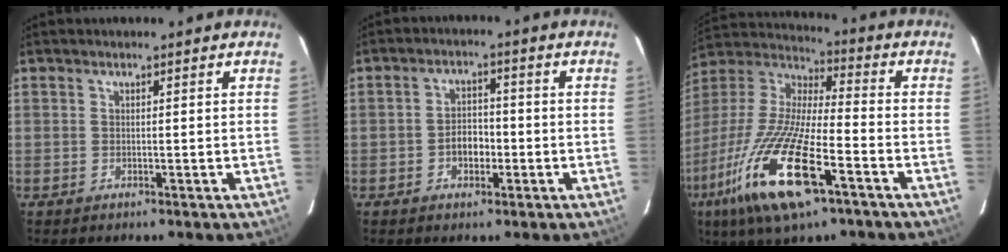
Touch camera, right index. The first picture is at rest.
{"total": 4.0, "force": [-1.4, 2.7, 2.6], "torque": [-0.047, 0.009, -0.021]}
{"total": 23.1, "force": [-11.5, 5.7, 19.2], "torque": [-0.390, -0.058, -0.223]}